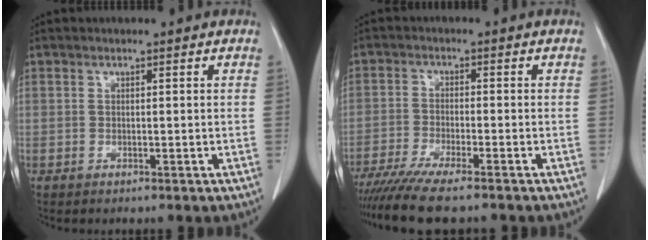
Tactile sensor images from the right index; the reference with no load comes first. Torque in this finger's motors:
{"motor_torque": [1.13, -1.01, 0.55, 0.15]}